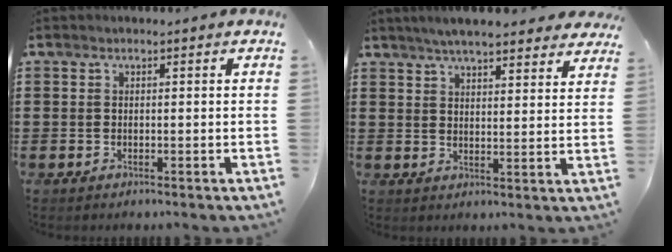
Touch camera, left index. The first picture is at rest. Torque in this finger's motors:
{"motor_torque": [1.52, -0.63, 1.05, 0.21]}